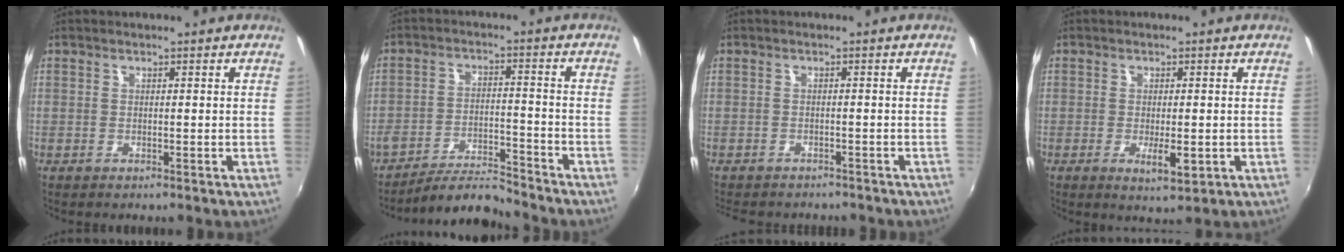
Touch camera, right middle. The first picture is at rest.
{"total": 7.9, "force": [-7.8, 0.2, 1.5], "torque": [-0.042, 0.008, -0.133]}
{"total": 6.1, "force": [-5.5, 1.8, 2.1], "torque": [-0.052, -0.017, -0.077]}
{"total": 3.8, "force": [-0.9, 1.2, 3.5], "torque": [-0.062, -0.010, -0.012]}